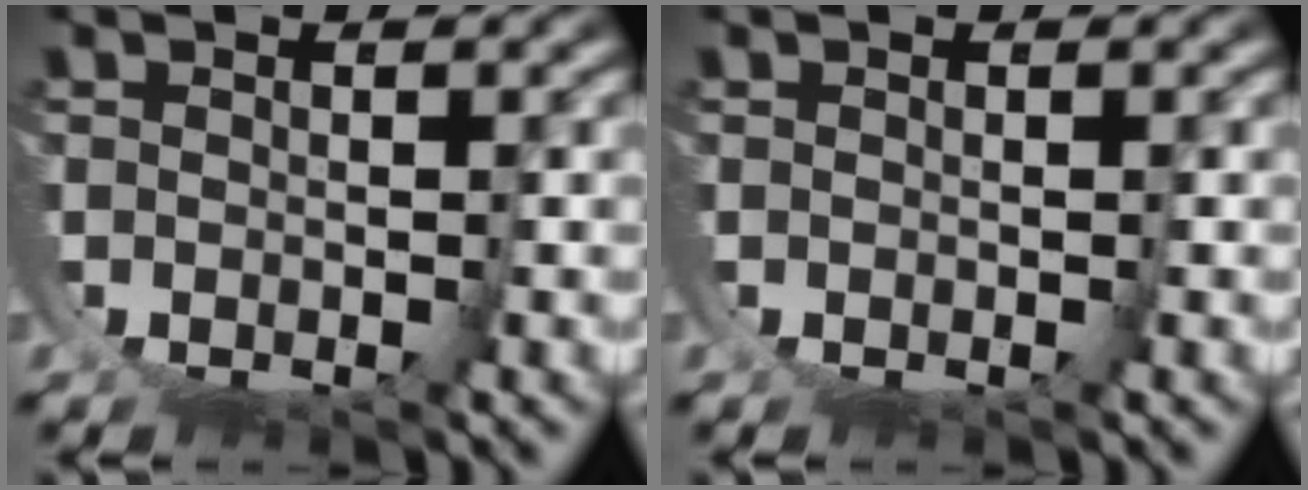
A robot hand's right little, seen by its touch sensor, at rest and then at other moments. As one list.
[{"total": 0.0}]